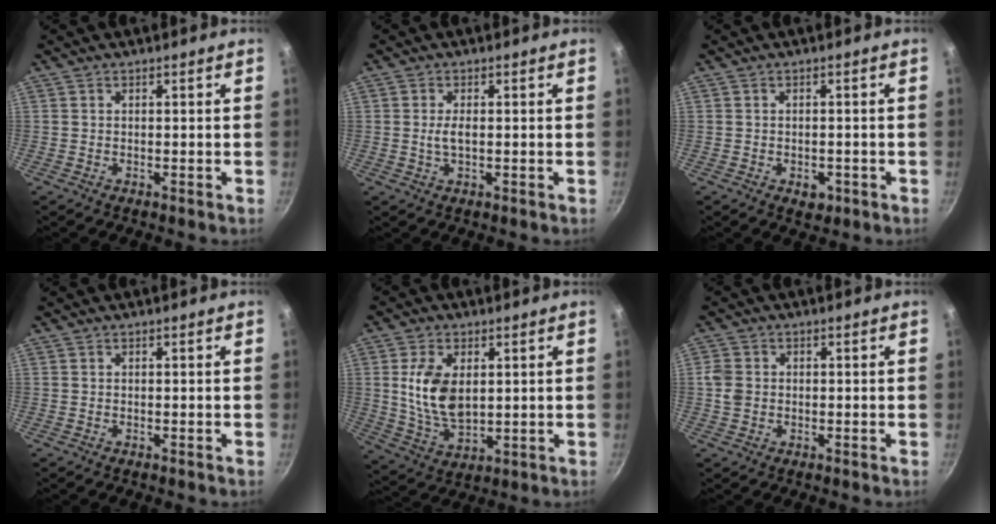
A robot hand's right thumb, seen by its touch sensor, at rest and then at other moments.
{"total": 2.6, "force": [0.0, 1.1, 2.3], "torque": [-0.049, 0.002, 0.000]}
{"total": 2.9, "force": [-1.1, 1.9, 1.8], "torque": [-0.019, 0.009, -0.006]}
{"total": 0.0}
{"total": 11.4, "force": [2.1, 6.7, 8.9], "torque": [-0.160, -0.019, 0.049]}
{"total": 3.5, "force": [0.0, 3.0, 1.8], "torque": [-0.028, 0.003, -0.005]}